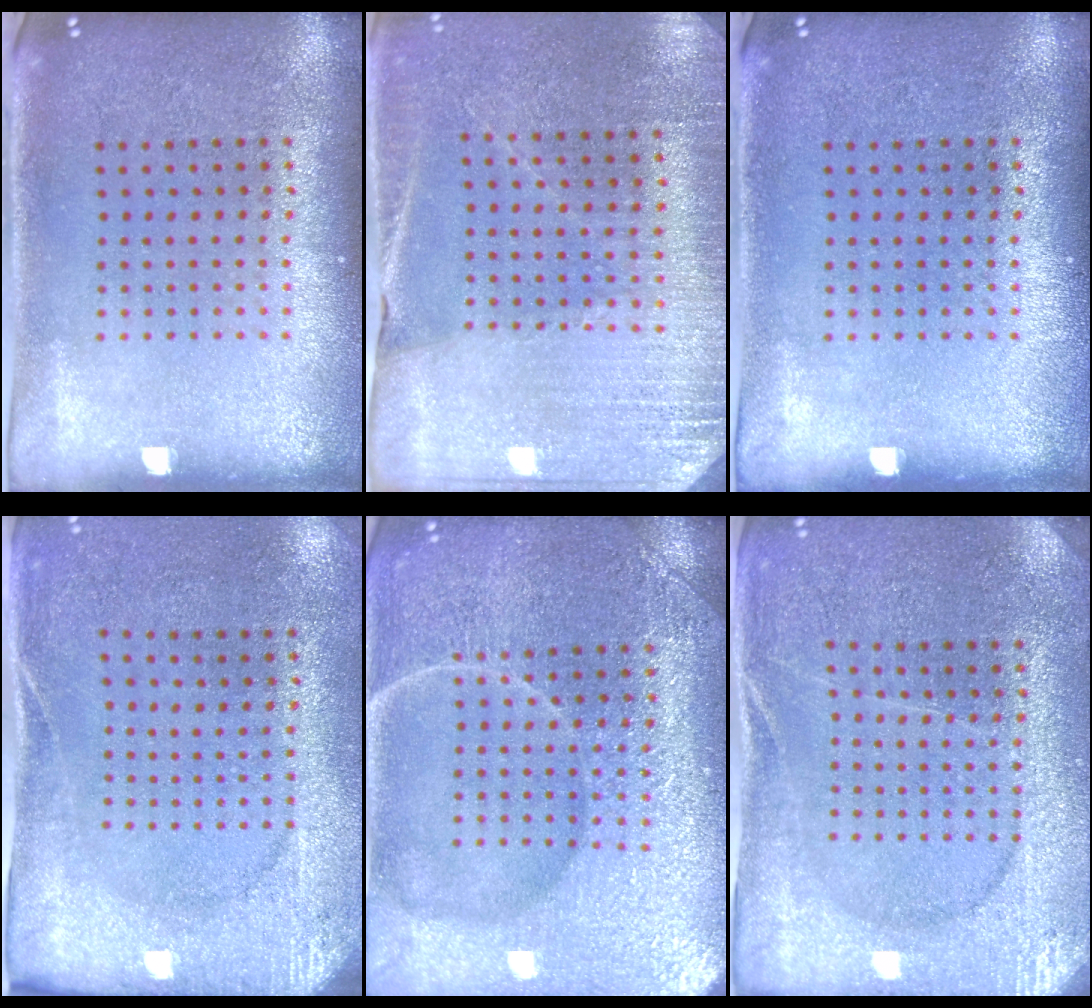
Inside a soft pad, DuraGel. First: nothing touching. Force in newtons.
{"total": 2.8, "press": 2.8, "slide": 0.2}
{"total": 0.0}
{"total": 2.7, "press": 2.2, "slide": 1.7}
{"total": 7.5, "press": 7.4, "slide": 1.0}
{"total": 3.0, "press": 2.9, "slide": 0.4}